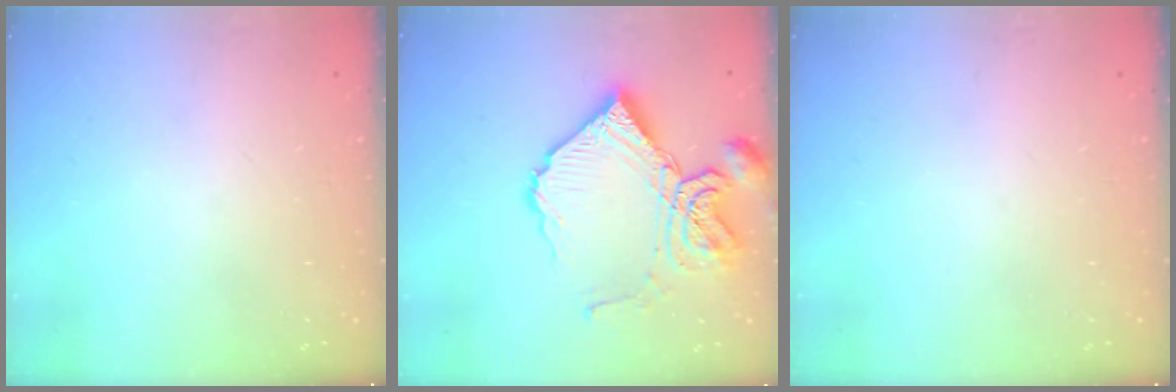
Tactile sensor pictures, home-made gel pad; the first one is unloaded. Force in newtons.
{"total": 17.4, "press": 17.3, "slide": 2.0}
{"total": 0.0}